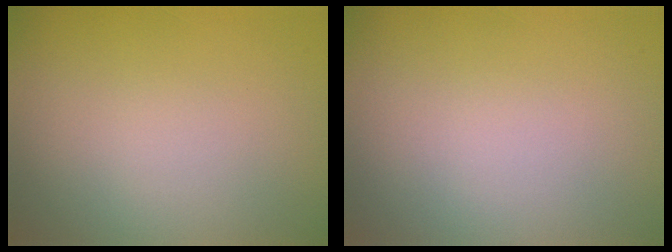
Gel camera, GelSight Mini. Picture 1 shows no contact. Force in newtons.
{"total": 0.0}